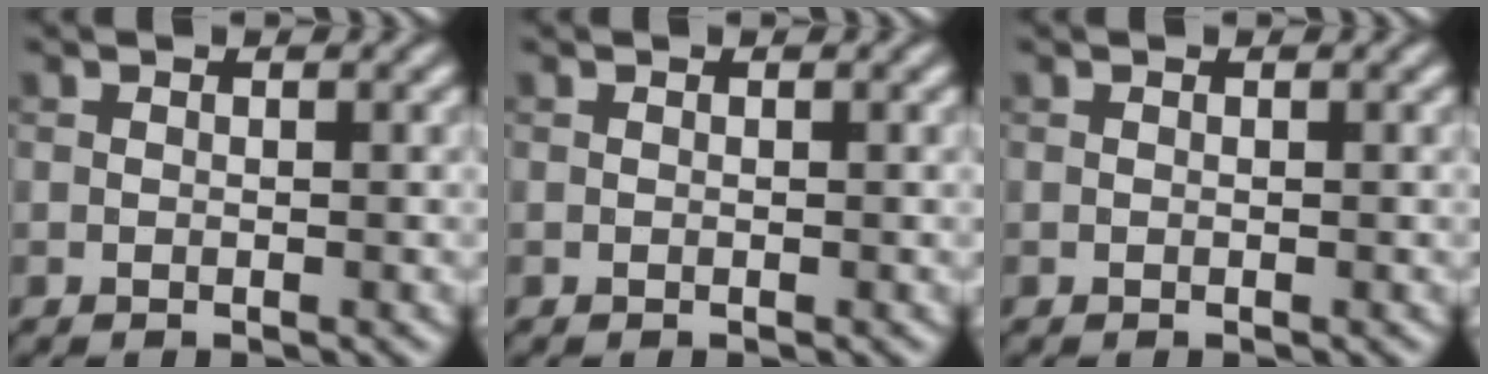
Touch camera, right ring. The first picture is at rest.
{"total": 0.0}
{"total": 0.0}